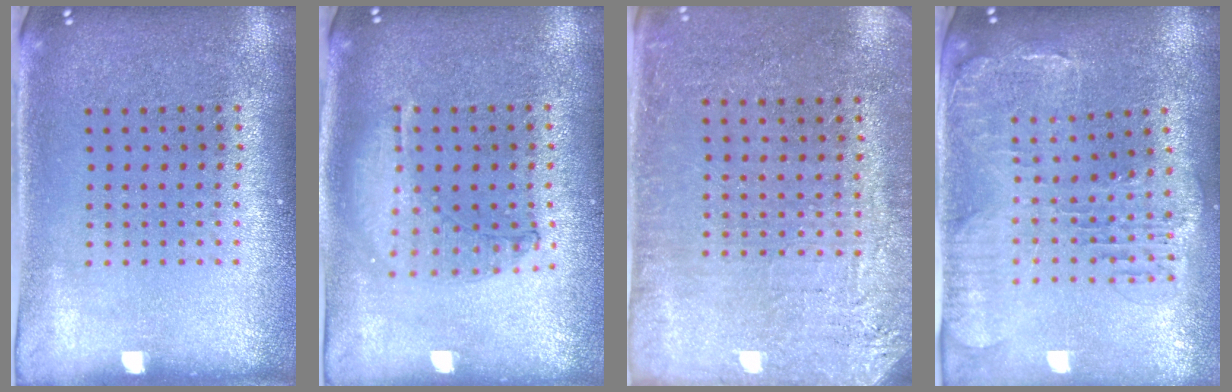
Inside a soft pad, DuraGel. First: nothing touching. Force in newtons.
{"total": 1.0, "press": 0.9, "slide": 0.3}
{"total": 2.9, "press": 2.8, "slide": 0.9}
{"total": 1.5, "press": 1.4, "slide": 0.4}